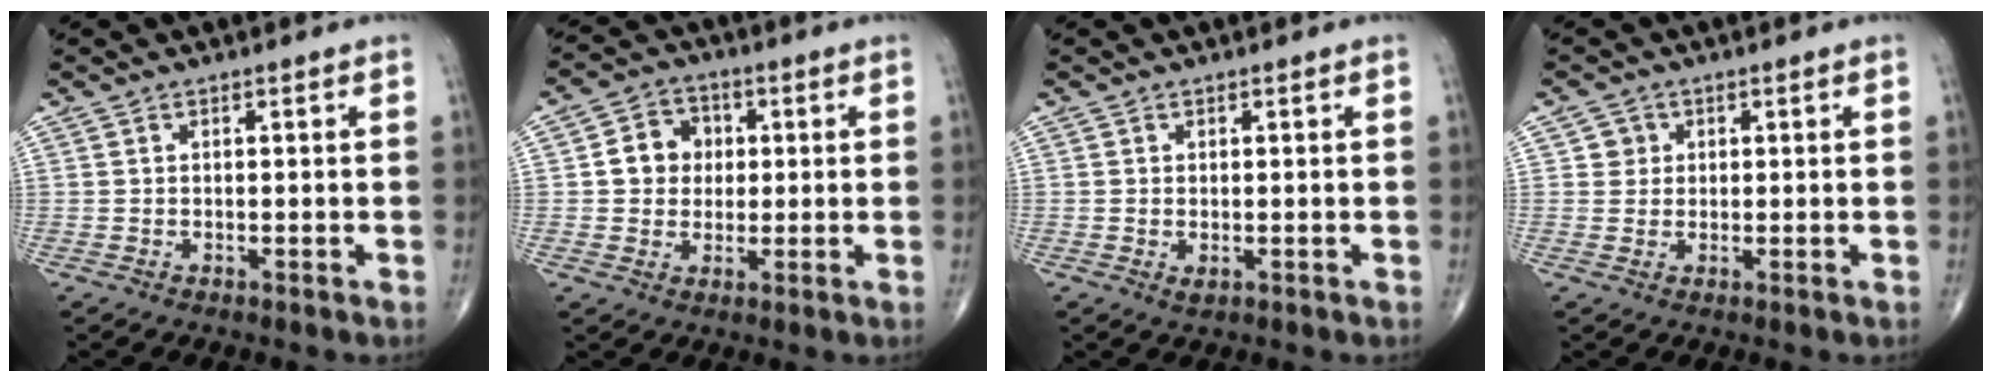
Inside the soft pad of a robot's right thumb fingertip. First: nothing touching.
{"total": 7.3, "force": [0.9, 6.4, 3.4], "torque": [-0.022, 0.006, 0.006]}
{"total": 1.2, "force": [-0.2, 0.7, 0.9], "torque": [-0.017, -0.004, -0.001]}
{"total": 2.4, "force": [0.7, 2.3, 0.2], "torque": [0.012, 0.000, 0.006]}